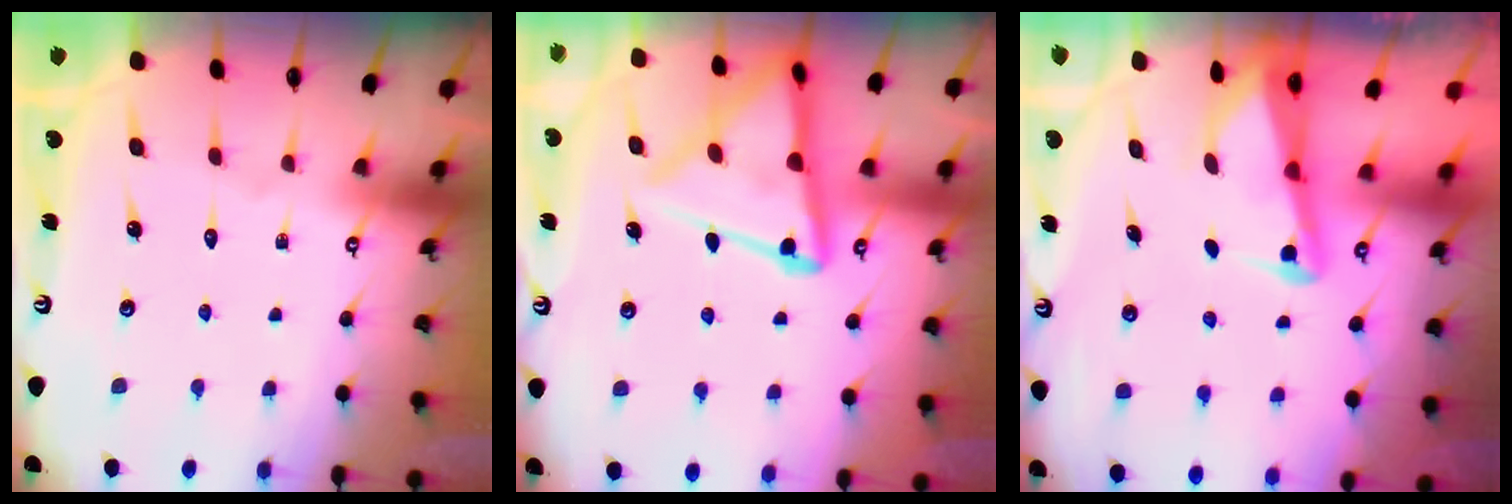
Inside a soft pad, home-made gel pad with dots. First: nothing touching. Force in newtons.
{"total": 14.6, "press": 14.5, "slide": 1.6}
{"total": 2.7, "press": 2.6, "slide": 0.6}